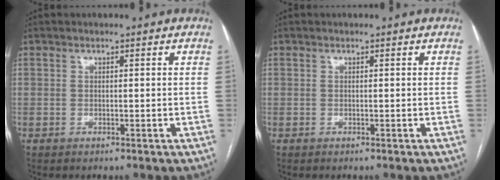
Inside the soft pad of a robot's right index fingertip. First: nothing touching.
{"total": 0.0}